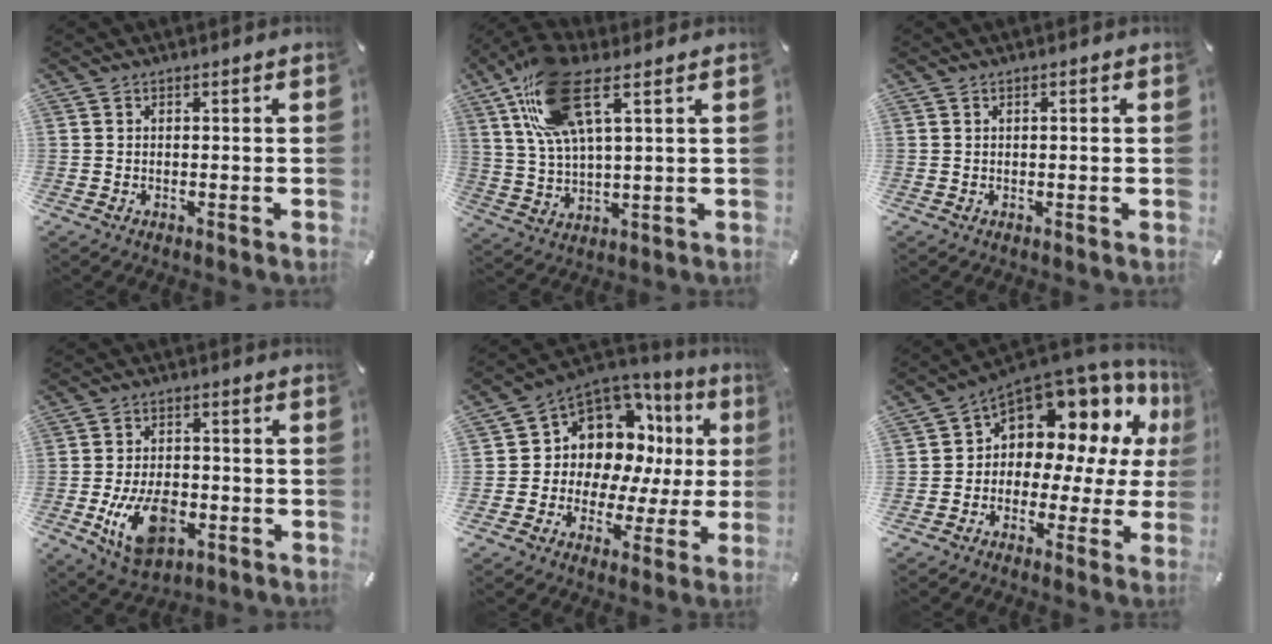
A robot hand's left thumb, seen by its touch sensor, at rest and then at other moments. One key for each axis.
{"total": 16.1, "fx": 8.0, "fy": 5.9, "fz": 12.6, "tx": -0.259, "ty": -0.007, "tz": 0.144}
{"total": 0.7, "fx": 0.1, "fy": 0.1, "fz": 0.6, "tx": -0.012, "ty": 0.001, "tz": 0.002}
{"total": 12.6, "fx": -3.8, "fy": 7.7, "fz": 9.2, "tx": -0.169, "ty": 0.002, "tz": -0.064}
{"total": 10.7, "fx": 5.0, "fy": 8.8, "fz": 3.4, "tx": -0.061, "ty": -0.065, "tz": 0.099}
{"total": 11.7, "fx": 6.0, "fy": 7.6, "fz": 6.4, "tx": -0.095, "ty": -0.069, "tz": 0.099}